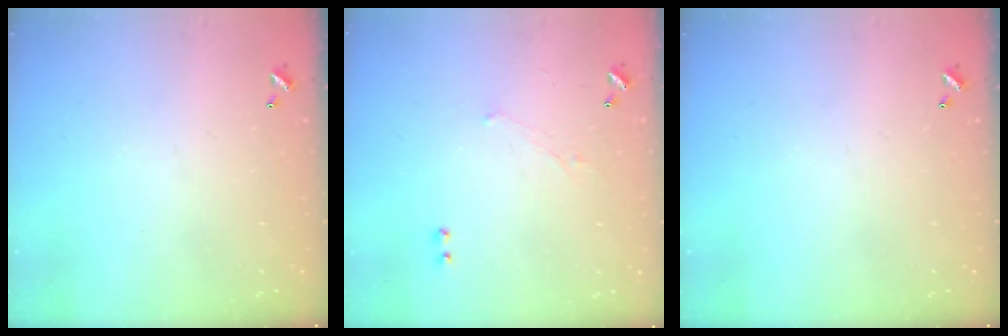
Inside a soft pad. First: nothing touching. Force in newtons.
{"total": 1.2, "press": 0.8, "slide": 0.9}
{"total": 0.0}